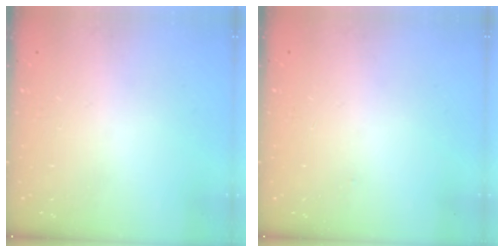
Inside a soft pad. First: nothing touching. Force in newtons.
{"total": 9.0, "press": 1.4, "slide": 8.9}